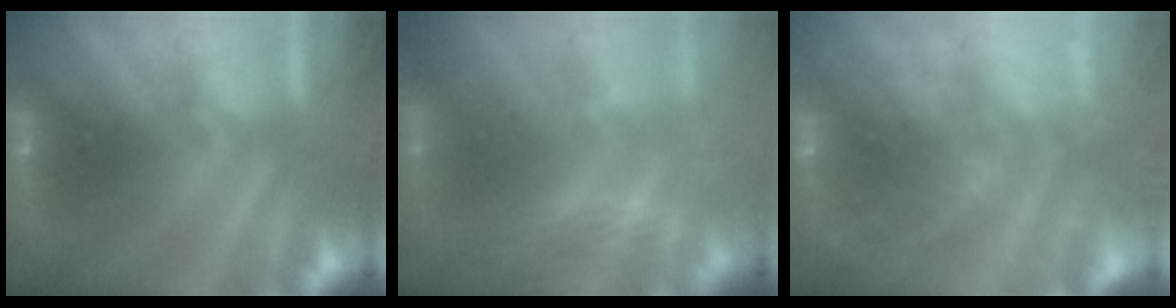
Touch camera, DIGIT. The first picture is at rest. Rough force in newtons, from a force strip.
{"total": 2.8}
{"total": 7.9}